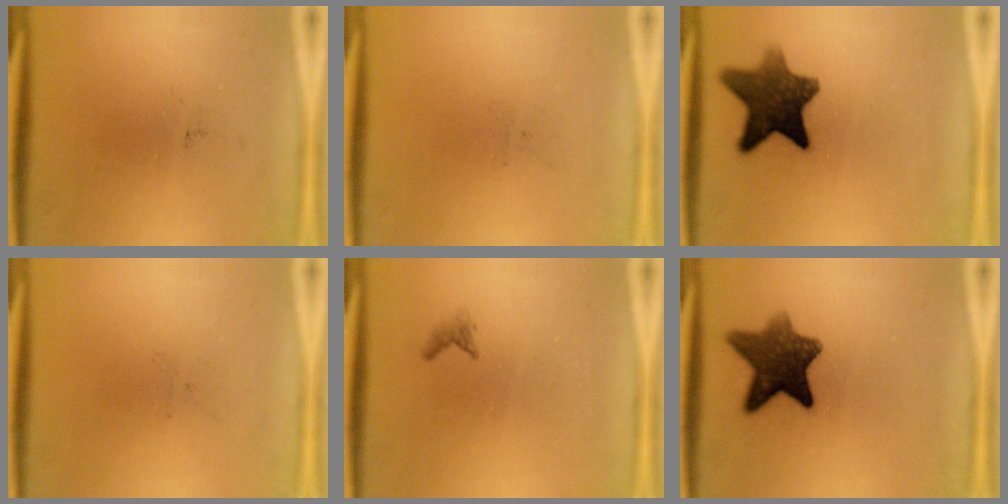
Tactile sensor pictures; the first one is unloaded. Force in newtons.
{"total": 0.0}
{"total": 10.7}
{"total": 0.0}
{"total": 0.7}
{"total": 9.6}